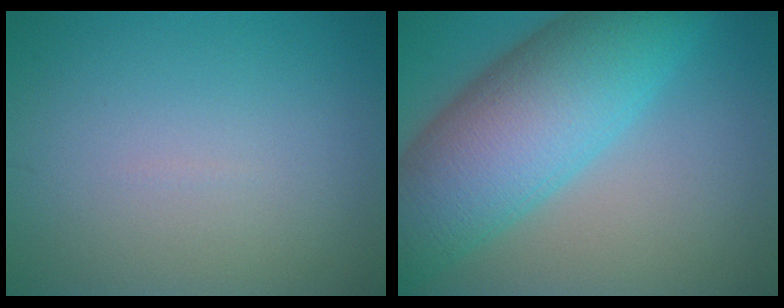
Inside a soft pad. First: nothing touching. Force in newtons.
{"total": 11.9, "press": 11.9, "slide": 0.3}